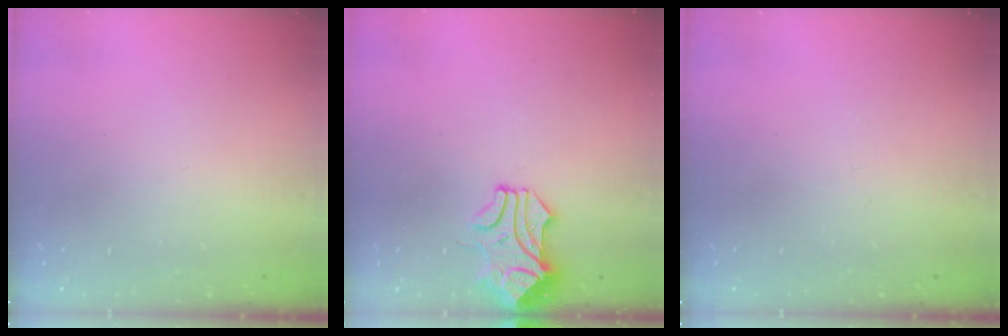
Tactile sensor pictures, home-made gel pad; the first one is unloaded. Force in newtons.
{"total": 0.7, "press": 0.7, "slide": 0.2}
{"total": 0.0}